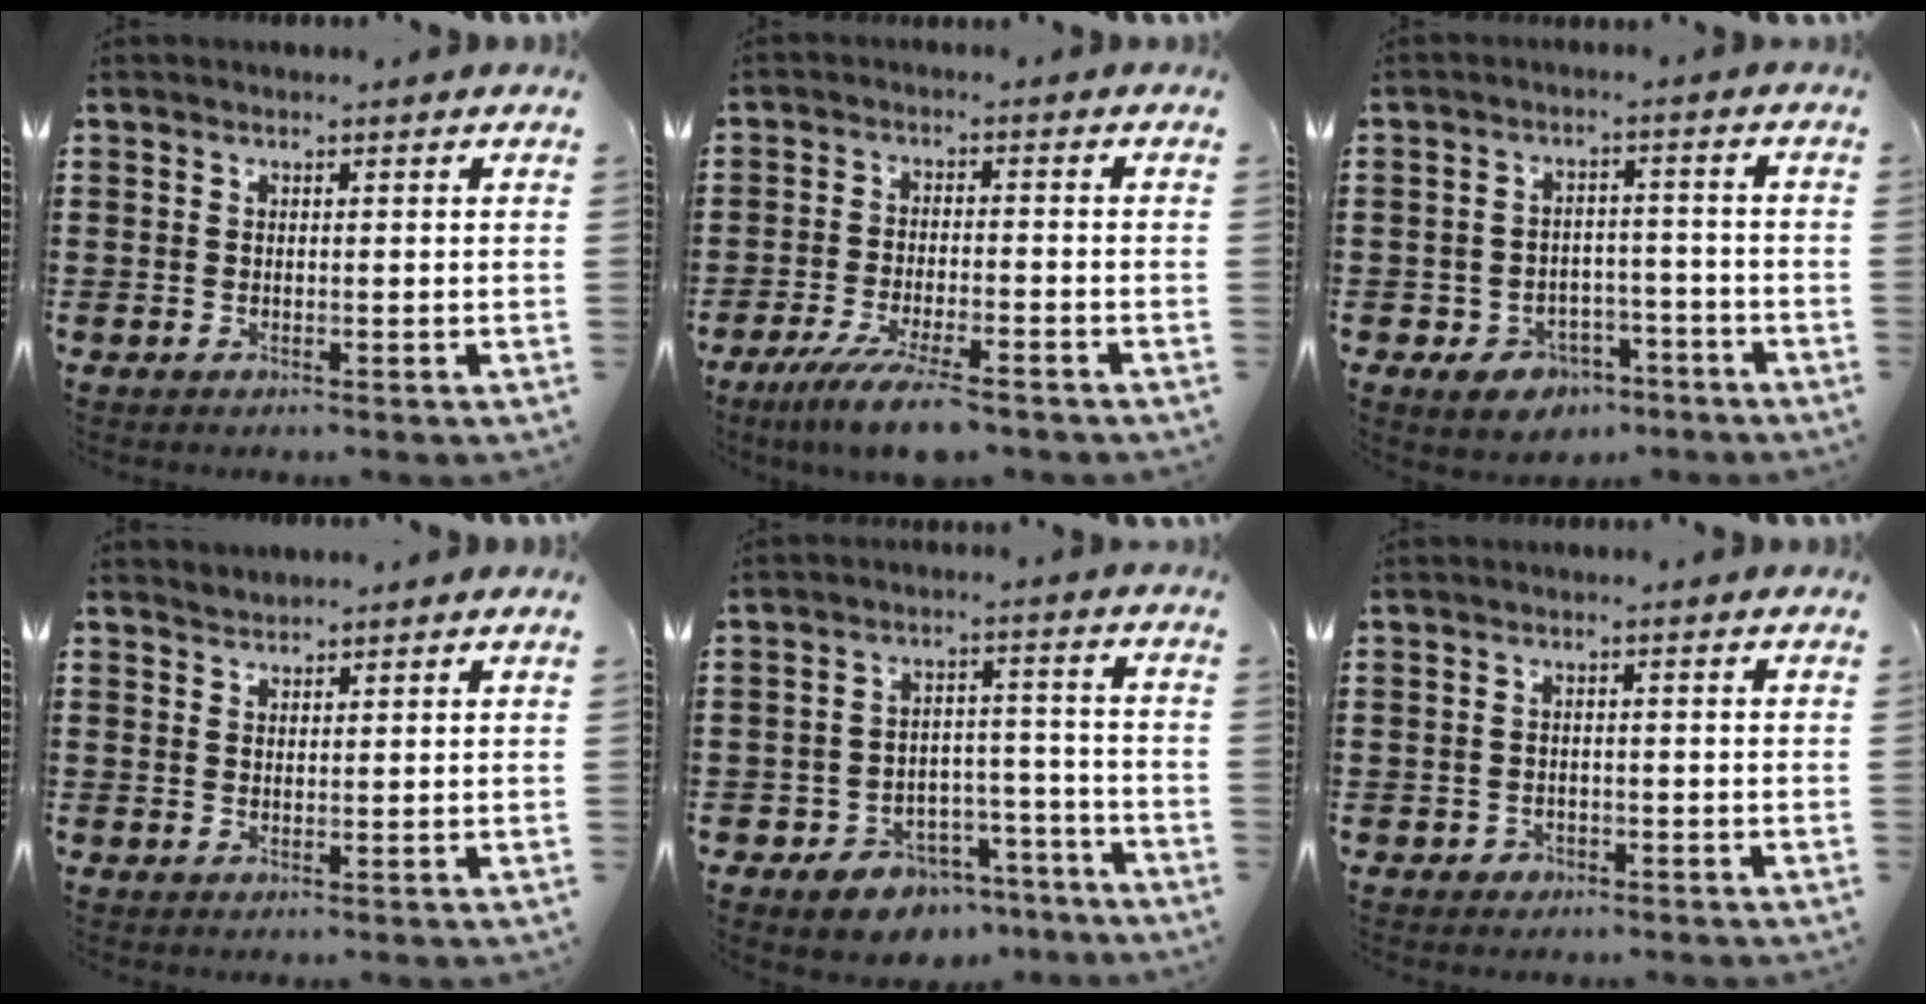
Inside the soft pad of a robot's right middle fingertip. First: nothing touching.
{"total": 6.7, "force": [-5.2, 0.4, 4.2], "torque": [-0.090, -0.017, -0.097]}
{"total": 4.7, "force": [-3.8, 2.5, 1.2], "torque": [-0.031, 0.014, -0.075]}
{"total": 1.3, "force": [1.2, 0.1, -0.4], "torque": [0.003, 0.002, 0.025]}
{"total": 6.1, "force": [-5.3, 2.8, 1.1], "torque": [-0.019, 0.032, -0.101]}
{"total": 1.0, "force": [-0.7, 0.7, 0.2], "torque": [-0.006, 0.001, -0.016]}